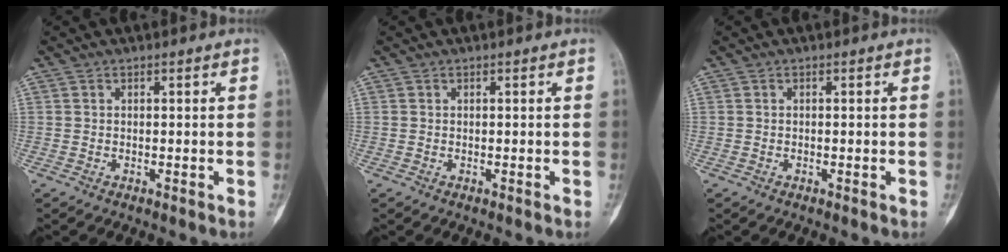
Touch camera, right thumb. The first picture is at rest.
{"total": 0.0}
{"total": 0.0}